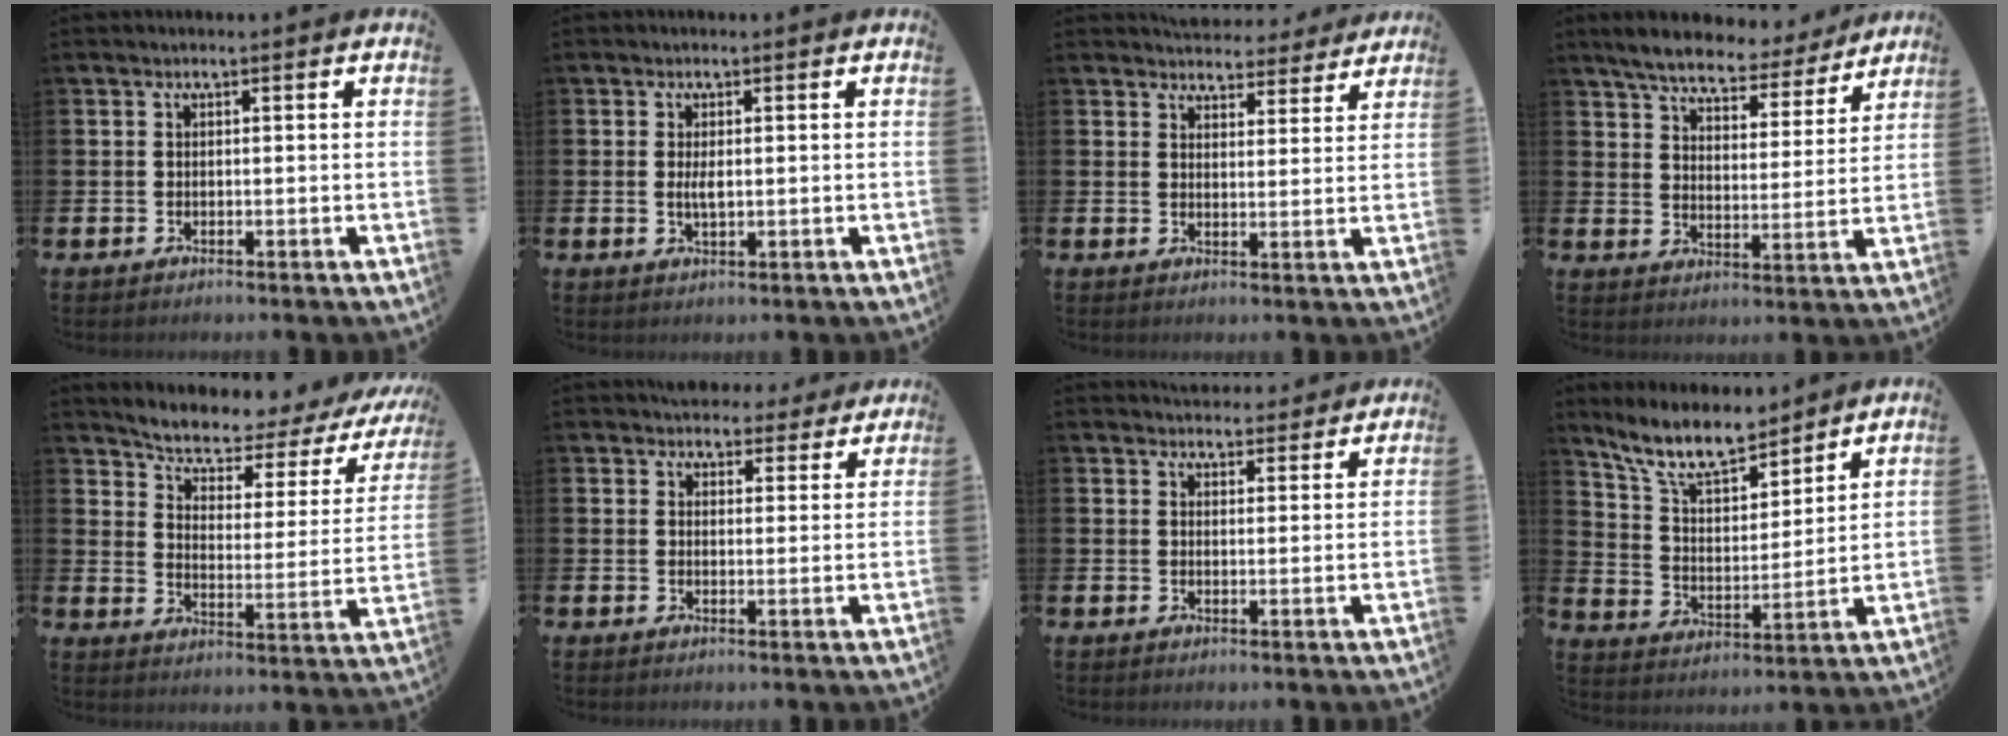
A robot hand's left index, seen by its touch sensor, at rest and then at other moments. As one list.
[{"total": 1.8, "force": [0.2, 0.6, 1.6], "torque": [-0.026, 0.000, 0.001]}, {"total": 4.6, "force": [4.4, 1.2, 0.0], "torque": [-0.002, -0.031, 0.079]}, {"total": 7.0, "force": [6.5, 1.6, 1.9], "torque": [-0.063, -0.041, 0.112]}, {"total": 5.3, "force": [4.6, 1.7, 2.0], "torque": [-0.066, -0.040, 0.071]}, {"total": 4.2, "force": [3.8, 1.8, 0.1], "torque": [-0.004, -0.018, 0.067]}, {"total": 3.8, "force": [3.6, 1.1, -0.1], "torque": [0.007, -0.021, 0.065]}, {"total": 10.0, "force": [8.6, 2.9, 4.3], "torque": [-0.112, -0.043, 0.156]}]